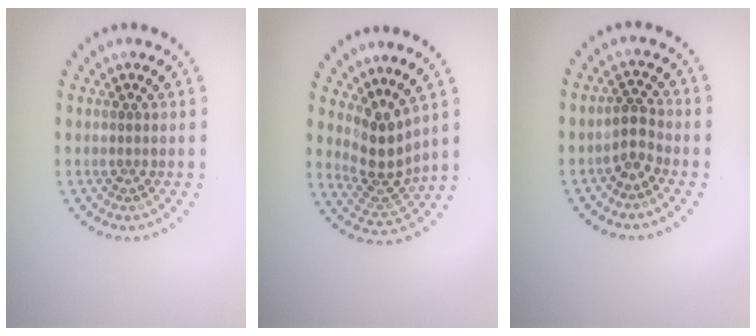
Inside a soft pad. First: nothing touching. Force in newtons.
{"total": 3.7, "press": 2.8, "slide": 2.4}
{"total": 1.9, "press": 1.6, "slide": 1.0}